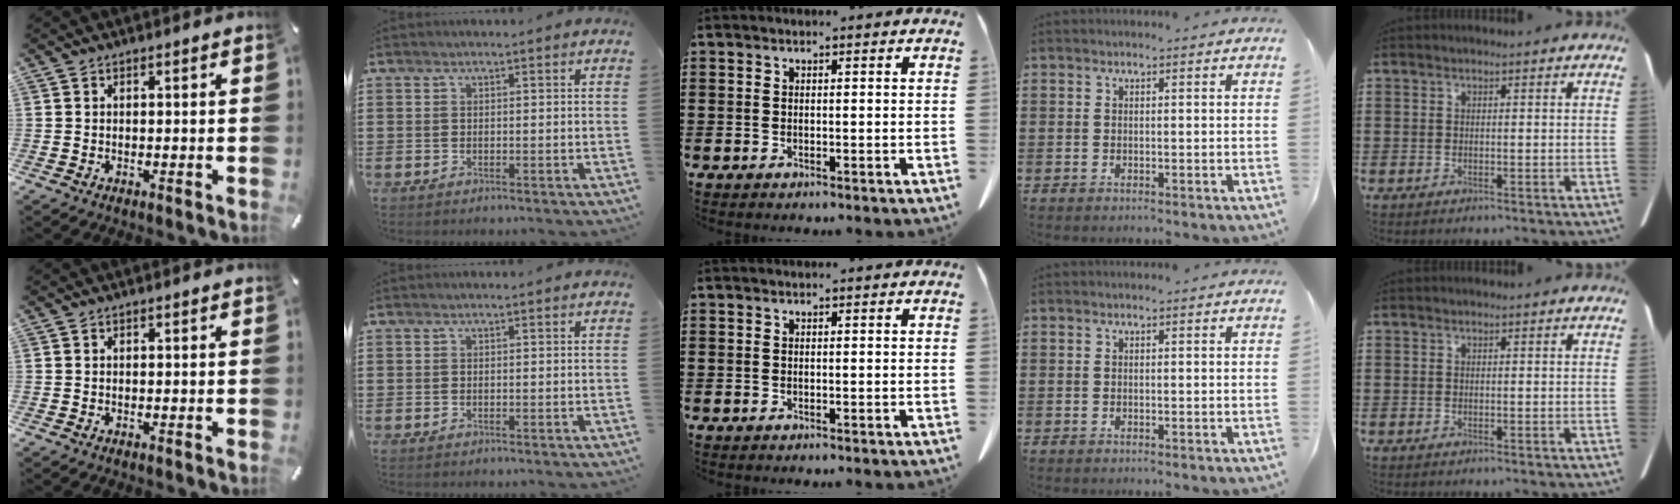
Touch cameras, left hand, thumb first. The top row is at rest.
{}